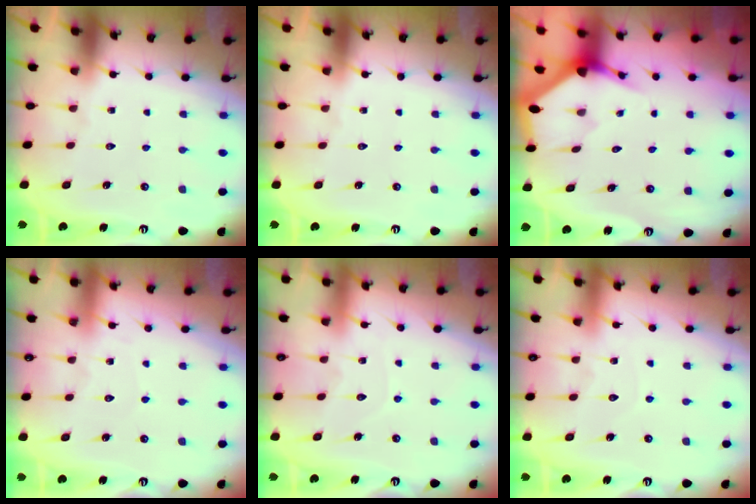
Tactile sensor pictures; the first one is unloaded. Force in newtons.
{"total": 0.0}
{"total": 3.1, "press": 3.1, "slide": 0.2}
{"total": 4.5, "press": 4.4, "slide": 0.7}
{"total": 4.7, "press": 4.6, "slide": 0.4}
{"total": 4.8, "press": 4.7, "slide": 0.4}